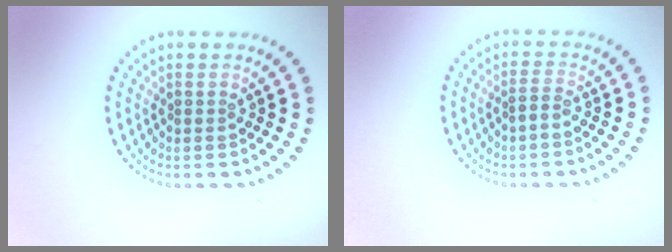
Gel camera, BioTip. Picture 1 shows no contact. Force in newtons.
{"total": 1.1, "press": 0.8, "slide": 0.7}